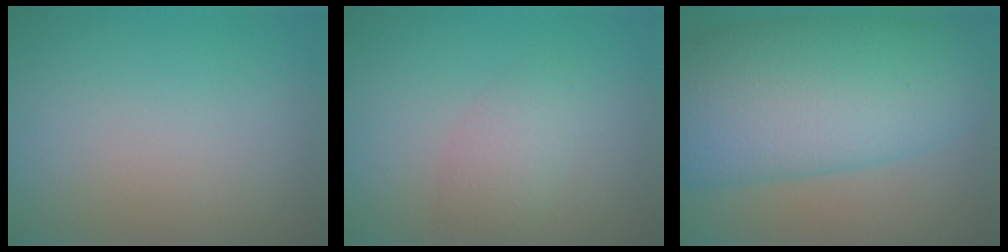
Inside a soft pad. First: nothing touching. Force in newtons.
{"total": 2.3, "press": 2.3, "slide": 0.1}
{"total": 13.1, "press": 13.1, "slide": 0.2}